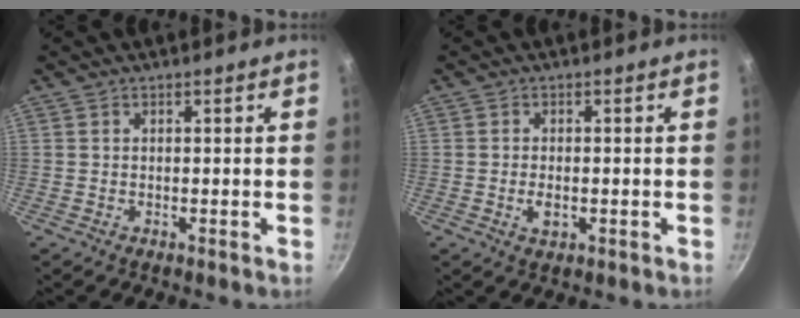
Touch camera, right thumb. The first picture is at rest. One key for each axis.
{"total": 2.8, "fx": -0.6, "fy": 1.6, "fz": 2.2, "tx": -0.044, "ty": 0.000, "tz": -0.011}